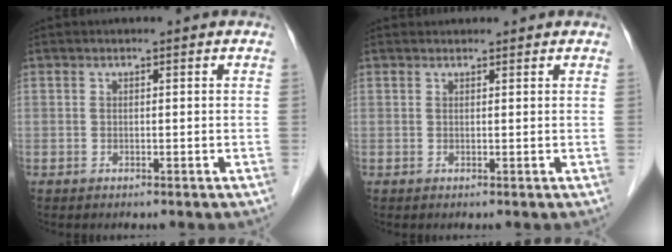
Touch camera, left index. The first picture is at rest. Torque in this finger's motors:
{"motor_torque": [-0.15, -0.87, 0.29, 0.07]}